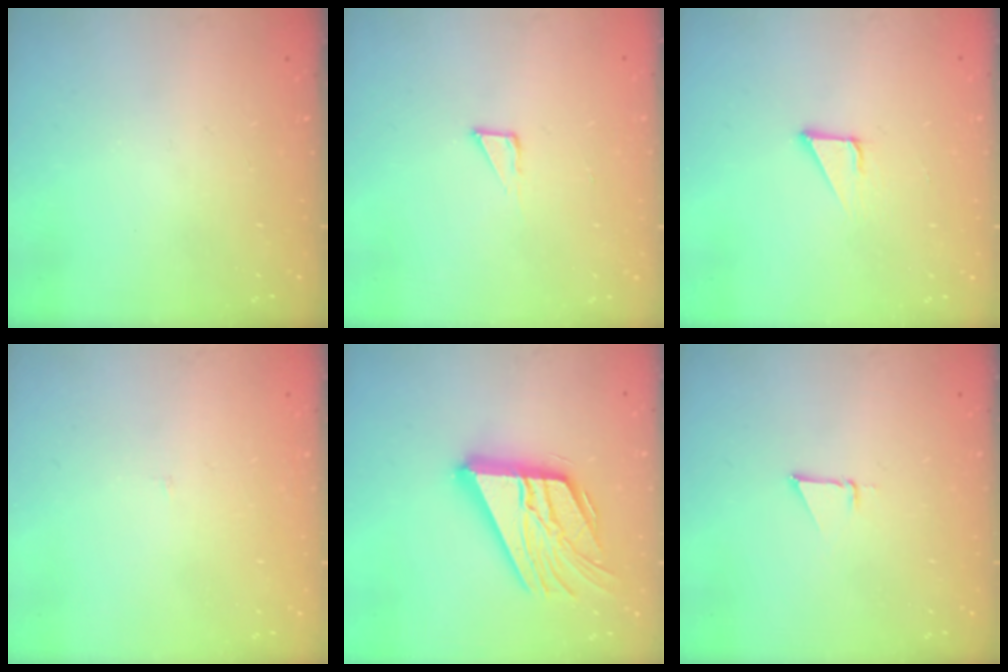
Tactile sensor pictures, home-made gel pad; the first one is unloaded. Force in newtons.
{"total": 2.6, "press": 2.6, "slide": 0.1}
{"total": 2.1, "press": 2.1, "slide": 0.1}
{"total": 2.0, "press": 2.0, "slide": 0.1}
{"total": 21.7, "press": 21.6, "slide": 1.9}
{"total": 2.5, "press": 2.5, "slide": 0.1}